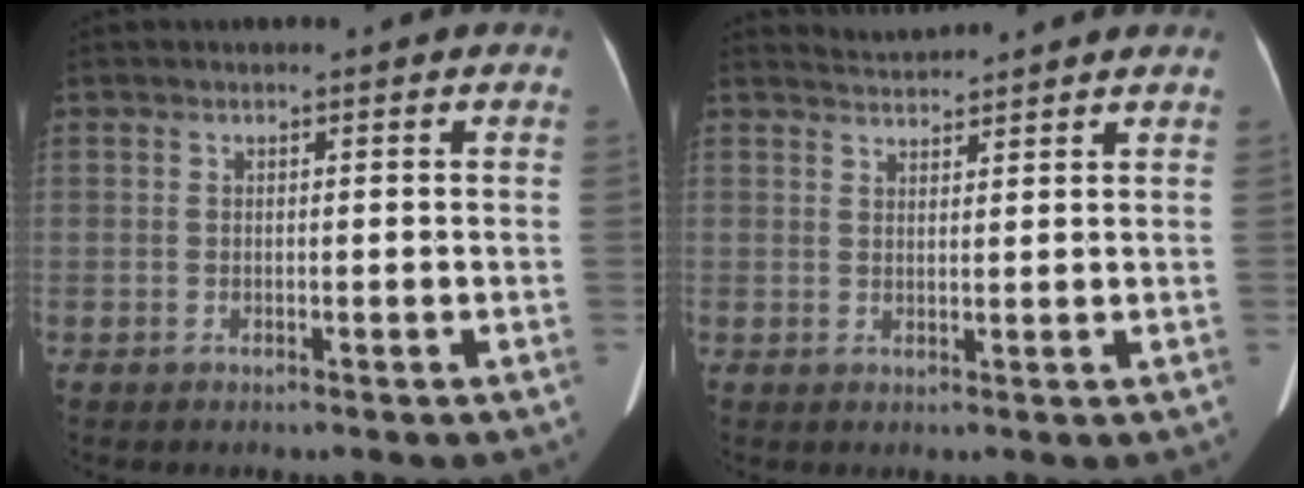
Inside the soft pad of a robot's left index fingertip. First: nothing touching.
{"total": 2.7, "force": [2.7, -0.3, -0.5], "torque": [-0.003, 0.014, 0.051]}